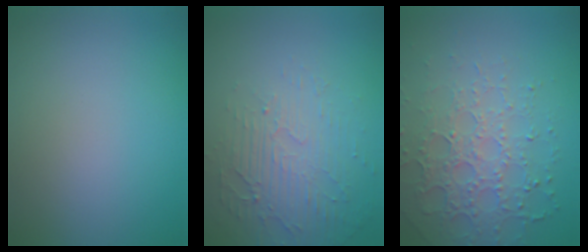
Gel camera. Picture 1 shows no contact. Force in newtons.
{"total": 4.7, "press": 3.2, "slide": 3.5}
{"total": 5.2, "press": 4.3, "slide": 2.8}